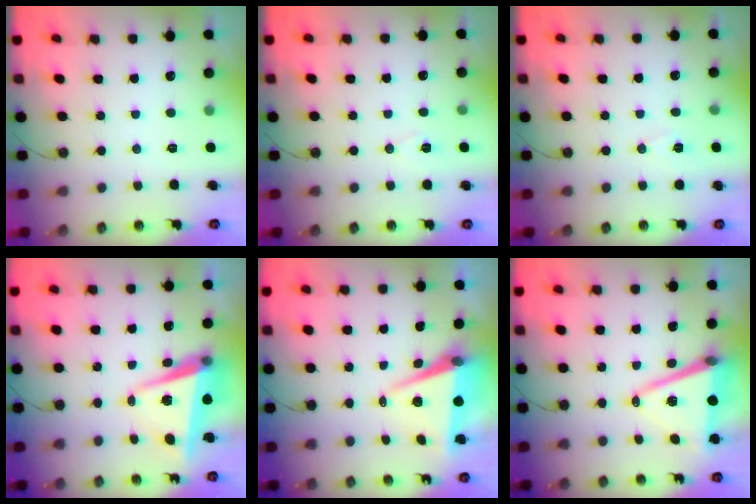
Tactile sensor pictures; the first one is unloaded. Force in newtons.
{"total": 5.6, "press": 3.5, "slide": 4.3}
{"total": 7.0, "press": 5.3, "slide": 4.5}
{"total": 7.6, "press": 6.5, "slide": 4.0}
{"total": 7.6, "press": 6.3, "slide": 4.3}
{"total": 12.7, "press": 12.1, "slide": 4.0}